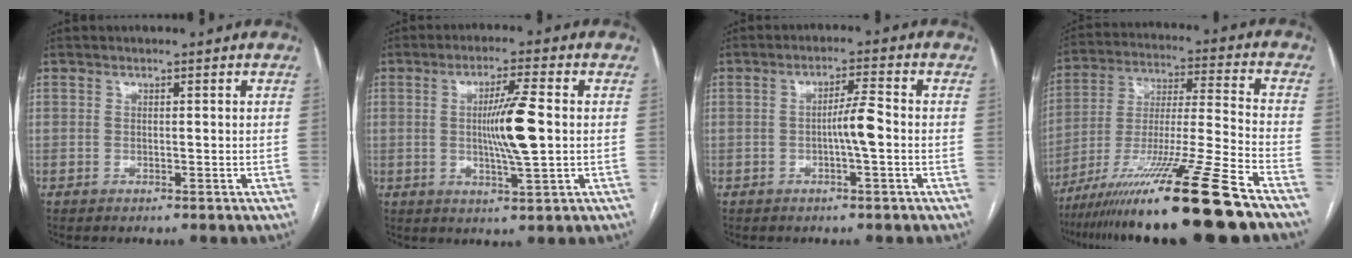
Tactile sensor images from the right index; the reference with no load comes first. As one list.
[{"total": 7.9, "force": [0.2, 0.6, 7.9], "torque": [-0.137, 0.004, 0.004]}, {"total": 4.1, "force": [-0.9, -0.1, 4.0], "torque": [-0.066, 0.006, -0.014]}, {"total": 21.1, "force": [-15.3, -2.1, 14.3], "torque": [-0.252, -0.038, -0.266]}]